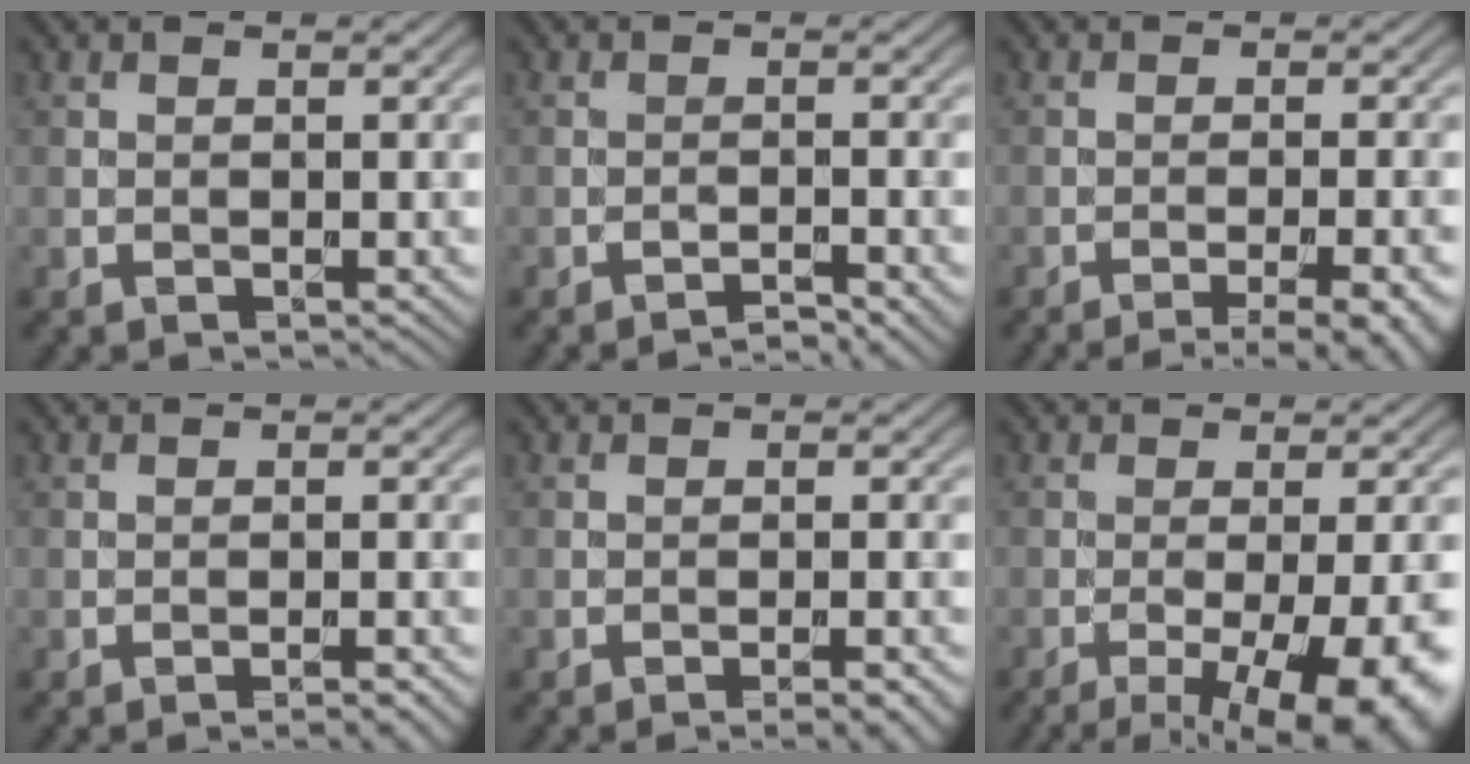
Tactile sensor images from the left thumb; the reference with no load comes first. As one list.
[{"total": 2.2, "force": [-1.8, 0.1, 1.3], "torque": [-0.019, 0.005, -0.033]}, {"total": 7.6, "force": [-4.9, 1.7, 5.6], "torque": [-0.065, 0.006, -0.058]}, {"total": 2.4, "force": [-1.7, 0.2, 1.7], "torque": [-0.020, 0.008, -0.030]}, {"total": 3.5, "force": [-2.4, 0.4, 2.5], "torque": [-0.033, 0.012, -0.040]}, {"total": 12.7, "force": [-6.3, 3.4, 10.5], "torque": [-0.139, -0.011, -0.078]}]